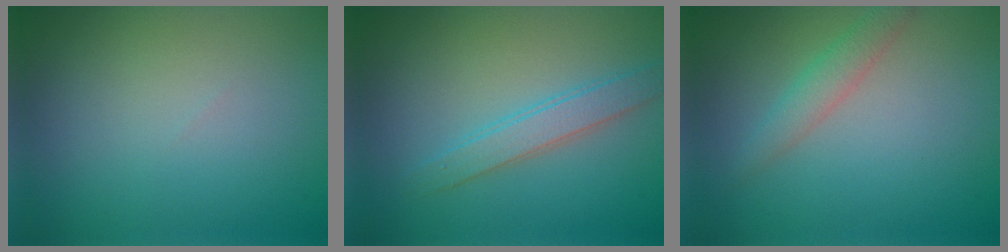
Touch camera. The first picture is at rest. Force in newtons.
{"total": 2.5, "press": 2.5, "slide": 0.2}
{"total": 2.0, "press": 2.0, "slide": 0.0}